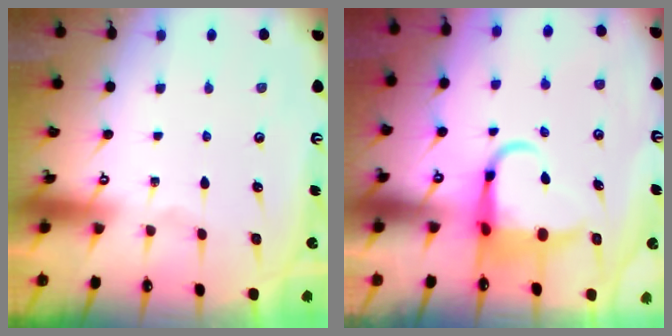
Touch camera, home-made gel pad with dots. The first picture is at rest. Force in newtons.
{"total": 7.5, "press": 7.3, "slide": 1.7}